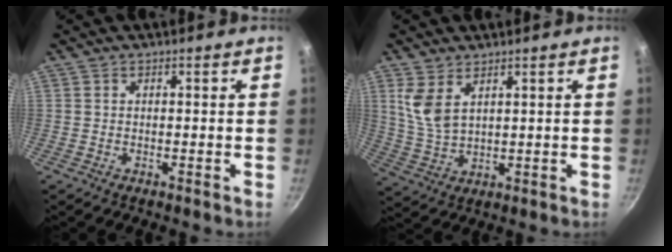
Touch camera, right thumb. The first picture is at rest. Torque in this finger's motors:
{"motor_torque": [-0.40, 0.48, 0.52, -0.19, 0.04]}